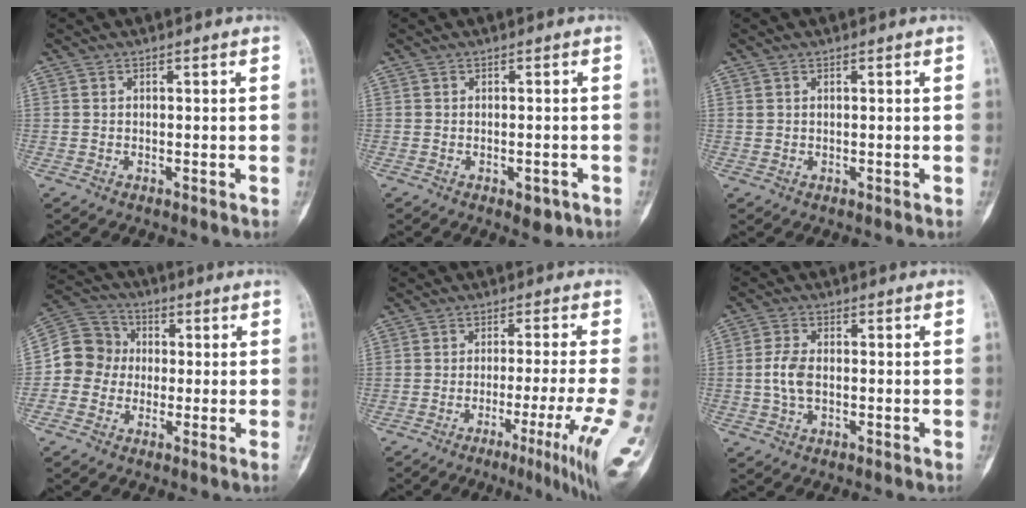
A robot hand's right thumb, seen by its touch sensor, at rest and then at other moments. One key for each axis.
{"total": 3.0, "fx": -1.4, "fy": 1.5, "fz": 2.2, "tx": -0.018, "ty": 0.009, "tz": -0.007}
{"total": 0.7, "fx": 0.4, "fy": 0.5, "fz": 0.2, "tx": 0.003, "ty": 0.002, "tz": 0.009}
{"total": 9.0, "fx": -0.6, "fy": 8.4, "fz": 3.4, "tx": -0.036, "ty": 0.027, "tz": -0.026}
{"total": 11.3, "fx": -4.3, "fy": -1.0, "fz": 10.4, "tx": -0.161, "ty": -0.013, "tz": -0.065}
{"total": 4.6, "fx": -0.4, "fy": 2.8, "fz": 3.6, "tx": -0.074, "ty": 0.010, "tz": -0.012}